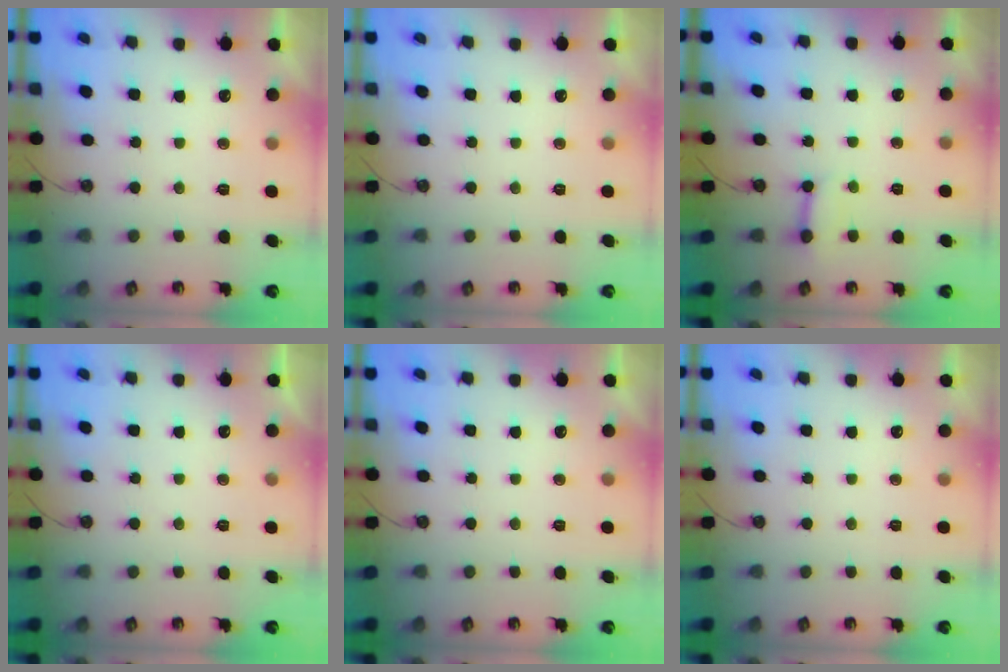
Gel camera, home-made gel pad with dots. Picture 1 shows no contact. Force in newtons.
{"total": 0.0}
{"total": 3.6, "press": 3.6, "slide": 0.1}
{"total": 0.0}
{"total": 0.0}
{"total": 0.0}